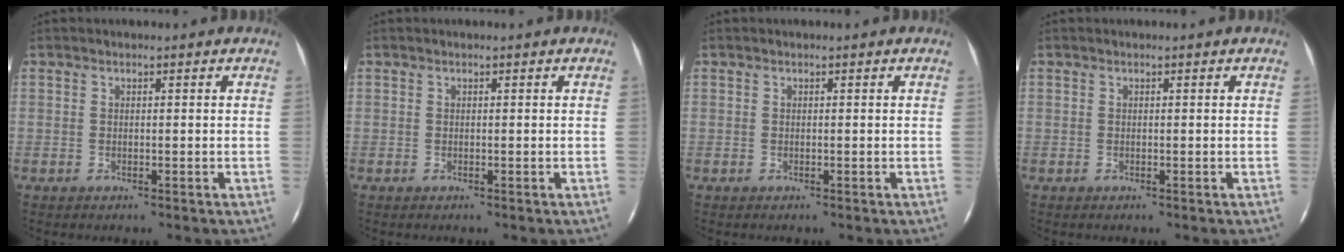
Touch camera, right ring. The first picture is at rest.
{"total": 0.0}
{"total": 0.0}
{"total": 0.0}